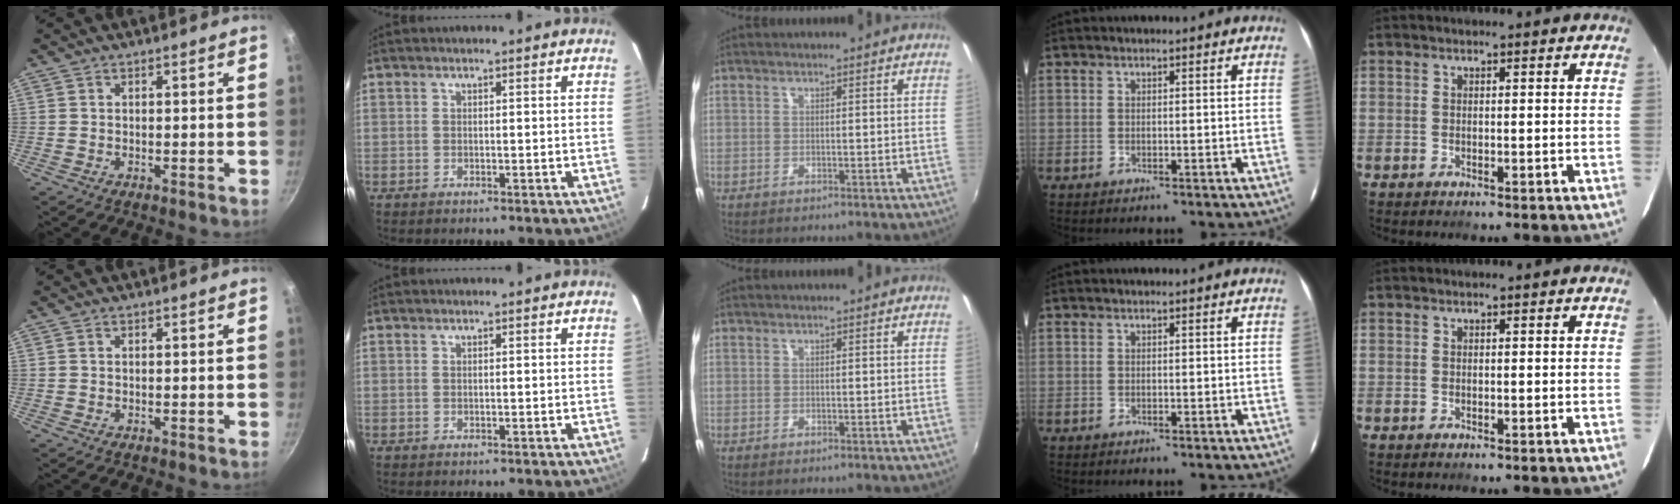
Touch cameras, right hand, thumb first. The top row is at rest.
{}